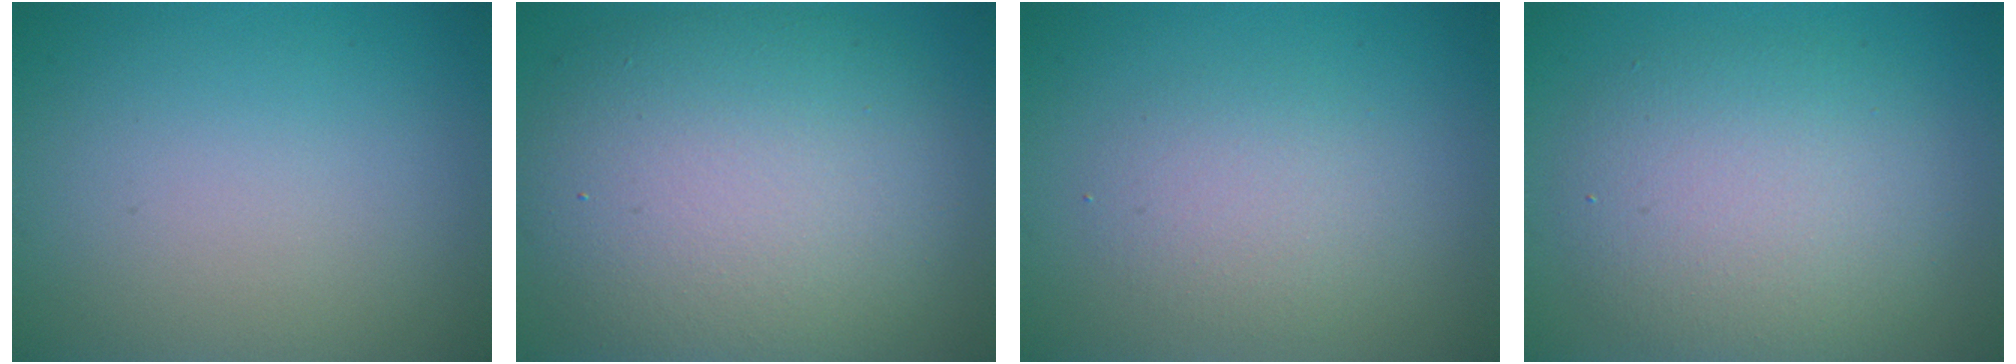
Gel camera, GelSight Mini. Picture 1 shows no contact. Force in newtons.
{"total": 11.2, "press": 11.2, "slide": 0.9}
{"total": 2.5, "press": 2.5, "slide": 0.2}
{"total": 6.1, "press": 6.1, "slide": 0.2}